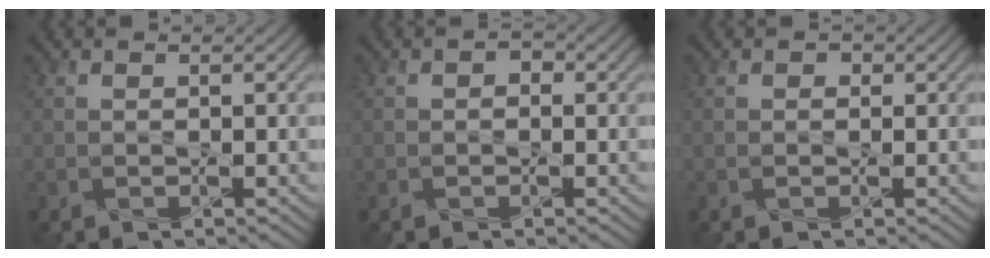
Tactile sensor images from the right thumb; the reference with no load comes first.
{"total": 0.9, "force": [-0.2, 0.8, 0.5], "torque": [-0.007, -0.002, -0.008]}
{"total": 0.6, "force": [0.1, 0.6, 0.2], "torque": [-0.001, -0.005, -0.004]}